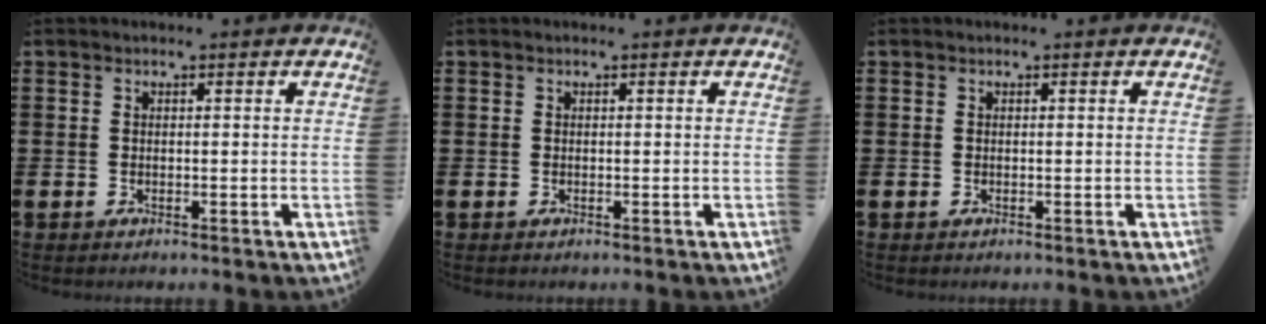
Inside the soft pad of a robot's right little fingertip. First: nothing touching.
{"total": 0.0}
{"total": 0.0}